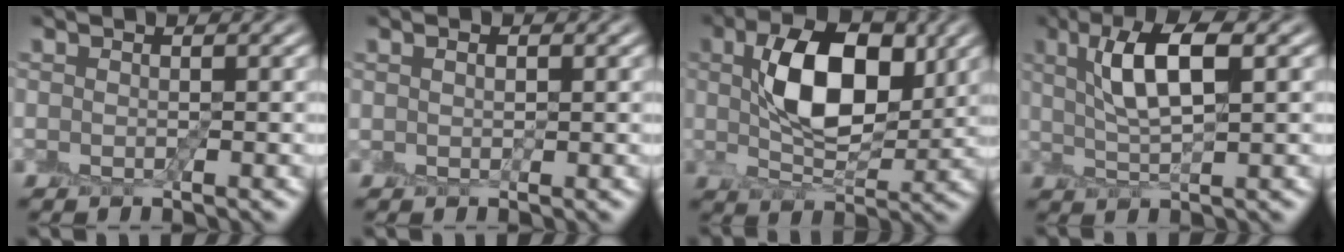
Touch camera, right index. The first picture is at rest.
{"total": 0.7, "force": [0.5, 0.3, 0.4], "torque": [-0.012, 0.003, 0.012]}
{"total": 7.9, "force": [1.8, 4.0, 6.6], "torque": [-0.117, 0.007, 0.032]}
{"total": 5.6, "force": [1.9, 1.4, 5.0], "torque": [-0.095, 0.008, 0.033]}